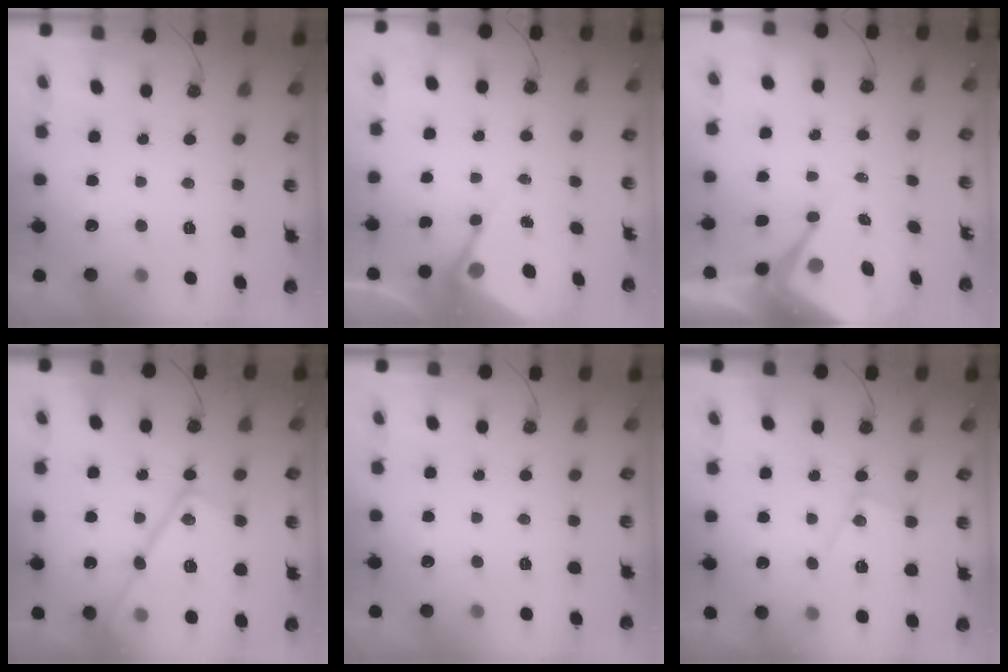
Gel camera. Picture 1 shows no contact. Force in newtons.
{"total": 6.7, "press": 6.7, "slide": 0.5}
{"total": 8.9, "press": 8.9, "slide": 0.9}
{"total": 19.9, "press": 19.8, "slide": 1.2}
{"total": 0.0}
{"total": 12.3, "press": 12.3, "slide": 0.7}